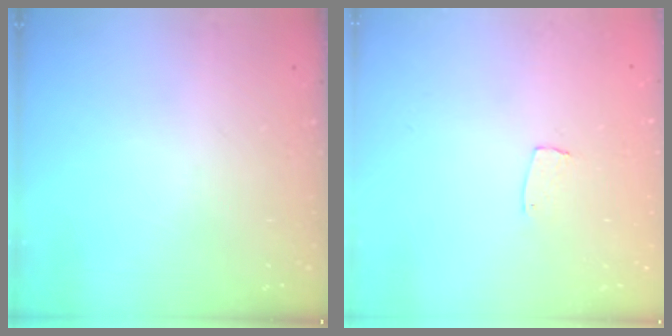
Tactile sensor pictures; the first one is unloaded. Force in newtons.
{"total": 4.3, "press": 4.3, "slide": 0.2}